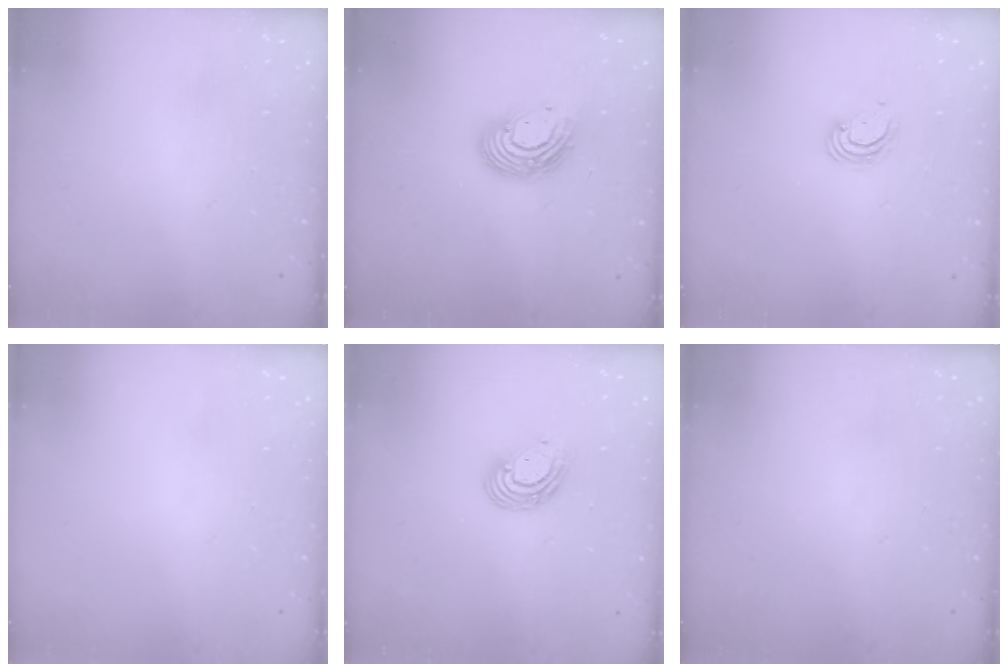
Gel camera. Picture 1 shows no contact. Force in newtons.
{"total": 11.9, "press": 11.9, "slide": 1.0}
{"total": 3.4, "press": 3.4, "slide": 0.2}
{"total": 0.0}
{"total": 9.2, "press": 9.1, "slide": 1.6}
{"total": 0.0}